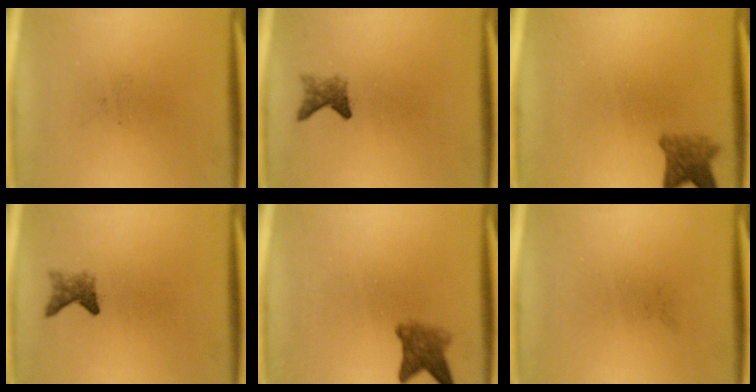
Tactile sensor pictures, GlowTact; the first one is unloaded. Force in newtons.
{"total": 2.1}
{"total": 3.7}
{"total": 2.1}
{"total": 3.8}
{"total": 0.0}